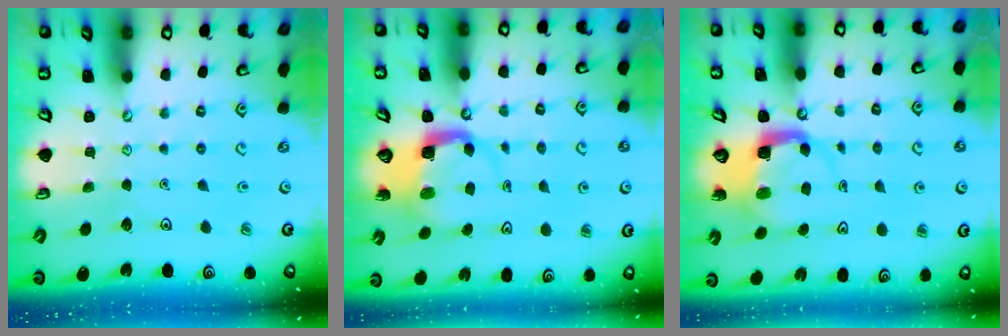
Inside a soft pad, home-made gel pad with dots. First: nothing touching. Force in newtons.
{"total": 5.3, "press": 5.3, "slide": 0.8}
{"total": 5.3, "press": 5.3, "slide": 0.8}